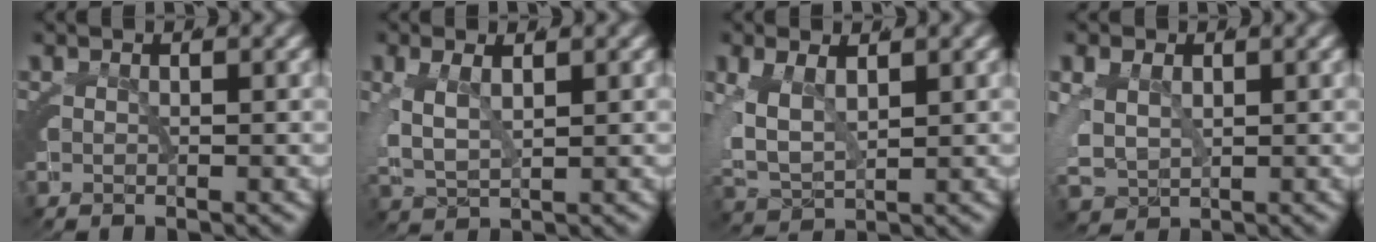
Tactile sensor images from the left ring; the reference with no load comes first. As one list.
[{"total": 4.2, "force": [0.2, 3.1, 2.8], "torque": [-0.074, -0.007, 0.010]}, {"total": 6.1, "force": [0.0, 4.8, 3.7], "torque": [-0.101, -0.014, 0.007]}, {"total": 4.9, "force": [0.4, 4.3, 2.4], "torque": [-0.076, -0.022, 0.019]}]